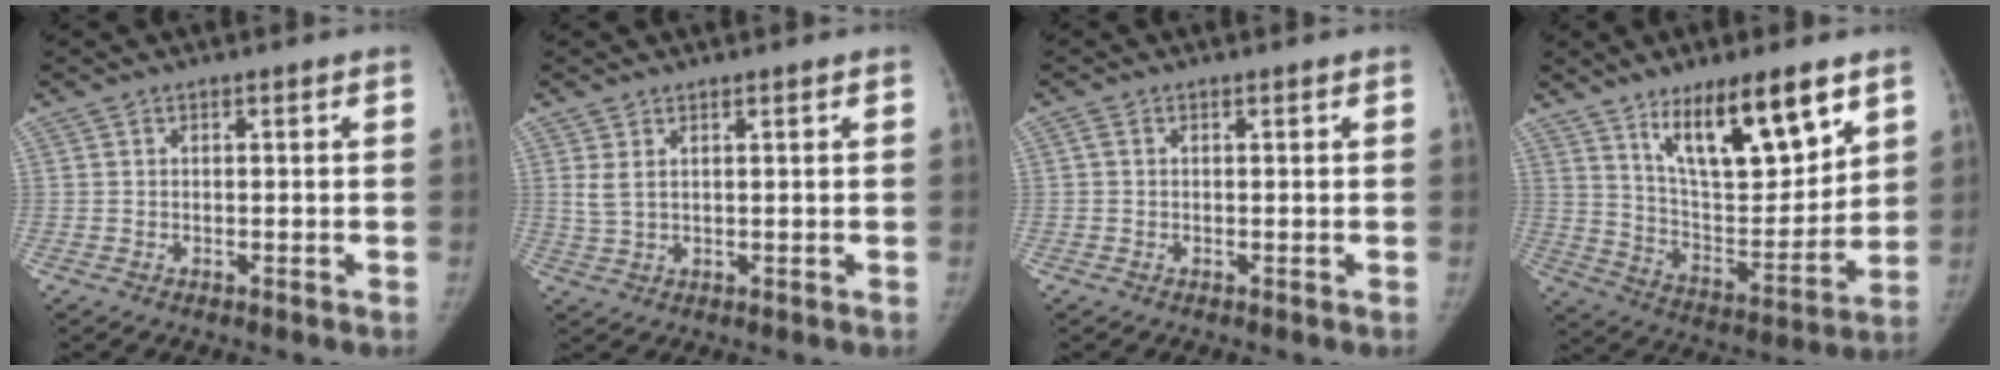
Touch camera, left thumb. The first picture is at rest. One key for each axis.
{"total": 2.6, "fx": 1.3, "fy": 1.1, "fz": 2.0, "tx": -0.046, "ty": -0.002, "tz": 0.034}
{"total": 0.8, "fx": 0.2, "fy": 0.5, "fz": 0.6, "tx": -0.015, "ty": -0.001, "tz": 0.003}
{"total": 18.6, "fx": 11.0, "fy": 6.2, "fz": 13.6, "tx": -0.180, "ty": -0.062, "tz": 0.200}